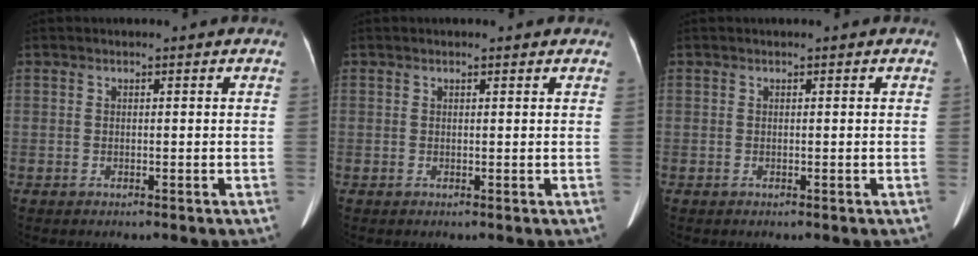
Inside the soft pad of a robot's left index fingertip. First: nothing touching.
{"total": 1.0, "force": [0.8, 0.3, 0.6], "torque": [-0.012, 0.010, 0.010]}
{"total": 0.0}